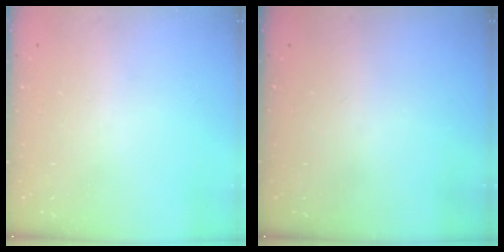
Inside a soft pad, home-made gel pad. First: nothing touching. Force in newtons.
{"total": 0.0}